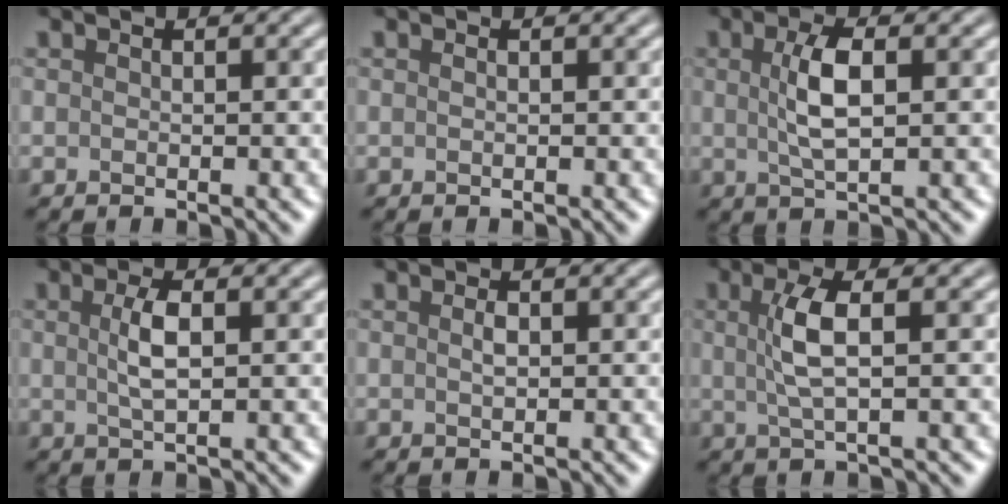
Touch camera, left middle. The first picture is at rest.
{"total": 0.0}
{"total": 3.6, "force": [0.6, 1.2, 3.4], "torque": [-0.076, 0.004, 0.011]}
{"total": 2.5, "force": [0.4, 0.7, 2.4], "torque": [-0.055, 0.005, 0.009]}
{"total": 0.9, "force": [0.1, 0.4, 0.8], "torque": [-0.018, 0.002, 0.003]}
{"total": 3.4, "force": [0.5, 0.7, 3.2], "torque": [-0.073, 0.007, 0.011]}